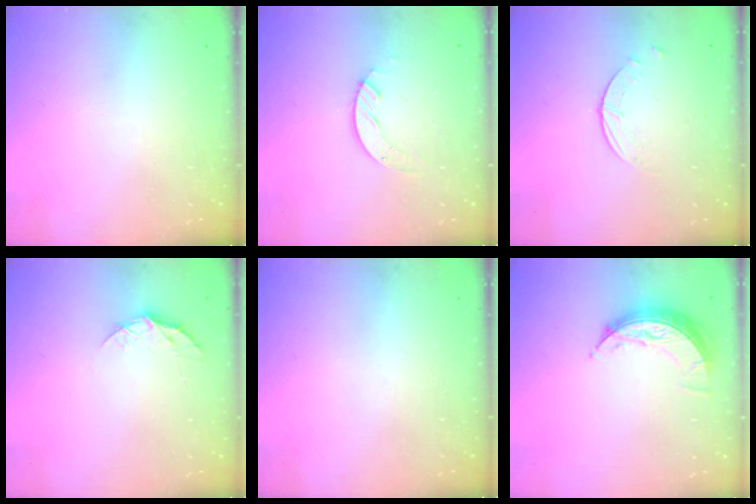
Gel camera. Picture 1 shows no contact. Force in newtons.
{"total": 4.1, "press": 4.1, "slide": 0.3}
{"total": 0.9, "press": 0.9, "slide": 0.2}
{"total": 8.1, "press": 8.1, "slide": 0.7}
{"total": 0.0}
{"total": 7.8, "press": 7.8, "slide": 0.3}